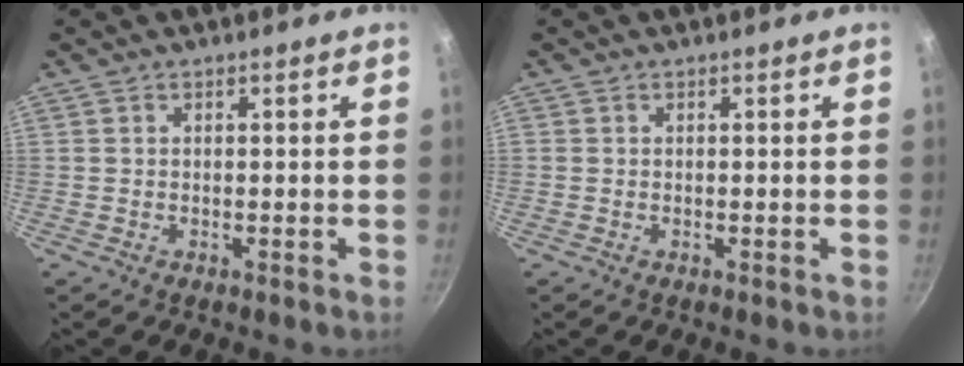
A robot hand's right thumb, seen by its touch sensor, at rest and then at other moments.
{"total": 0.0}